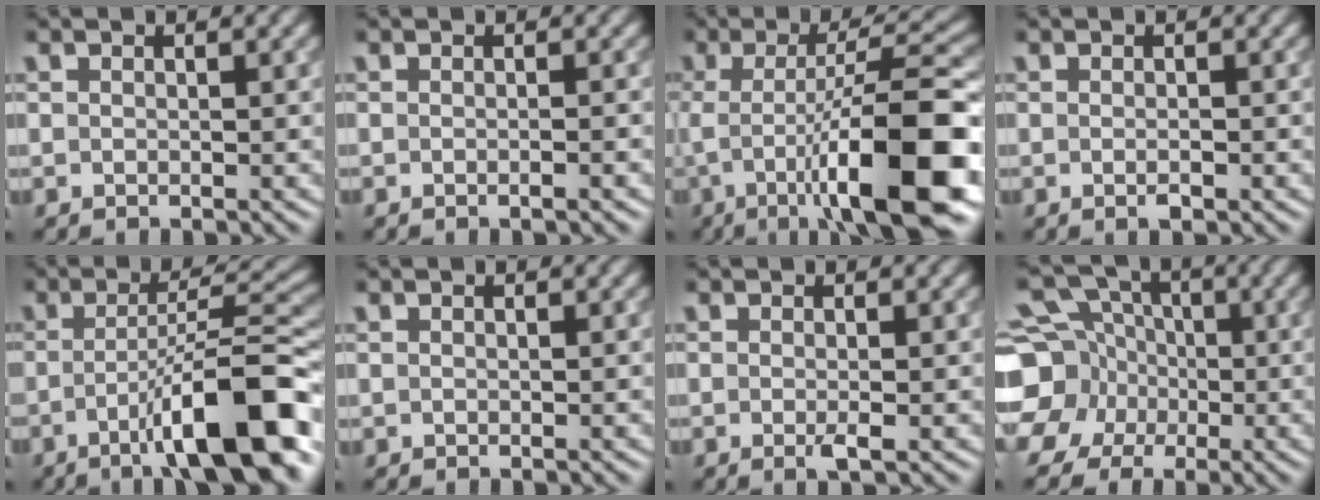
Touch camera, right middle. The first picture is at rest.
{"total": 1.6, "force": [-0.3, 0.6, 1.5], "torque": [-0.005, -0.005, -0.014]}
{"total": 12.4, "force": [-3.1, 3.0, 11.6], "torque": [-0.173, 0.007, -0.049]}
{"total": 0.9, "force": [-0.4, 0.2, 0.8], "torque": [-0.014, -0.003, -0.006]}
{"total": 11.2, "force": [-4.7, 2.1, 10.0], "torque": [-0.133, 0.013, -0.077]}
{"total": 0.0}
{"total": 1.2, "force": [-0.3, 0.1, 1.1], "torque": [-0.022, -0.006, -0.006]}
{"total": 10.6, "force": [-1.4, 9.6, 4.4], "torque": [-0.133, 0.011, -0.052]}